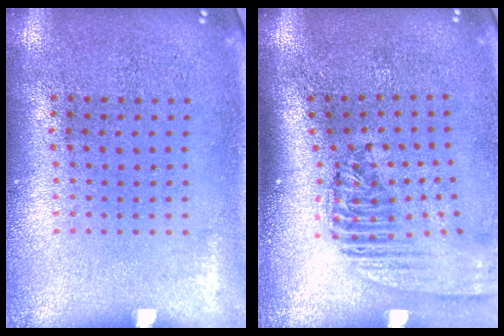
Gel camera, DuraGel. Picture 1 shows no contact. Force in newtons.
{"total": 2.3, "press": 1.8, "slide": 1.5}